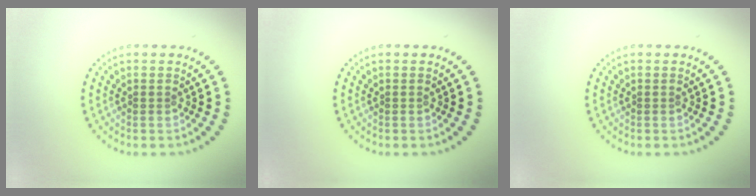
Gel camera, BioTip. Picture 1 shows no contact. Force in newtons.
{"total": 0.0}
{"total": 0.0}